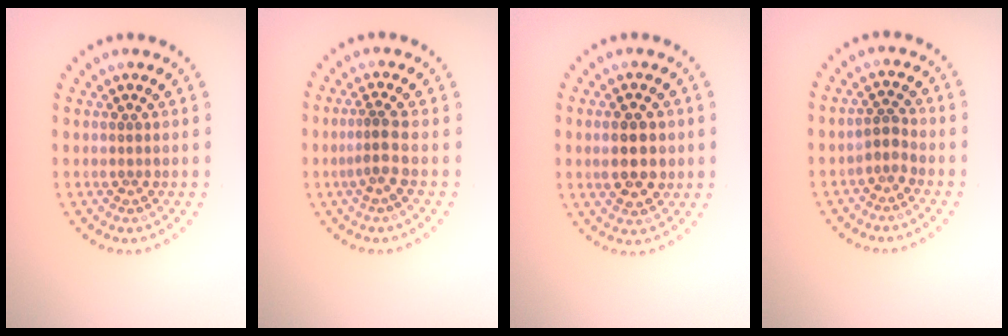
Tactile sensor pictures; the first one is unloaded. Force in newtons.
{"total": 1.9, "press": 1.2, "slide": 1.4}
{"total": 3.9, "press": 3.9, "slide": 0.2}
{"total": 1.5, "press": 1.1, "slide": 1.0}